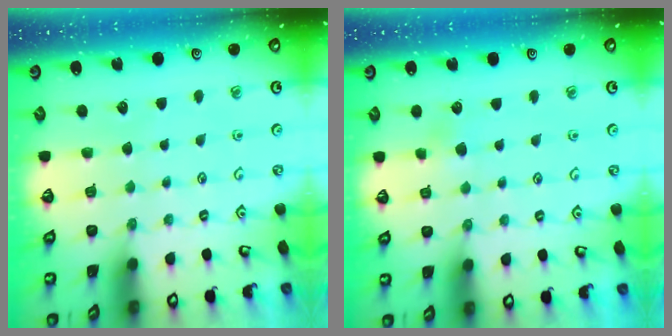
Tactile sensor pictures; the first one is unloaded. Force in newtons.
{"total": 2.3, "press": 2.3, "slide": 0.2}